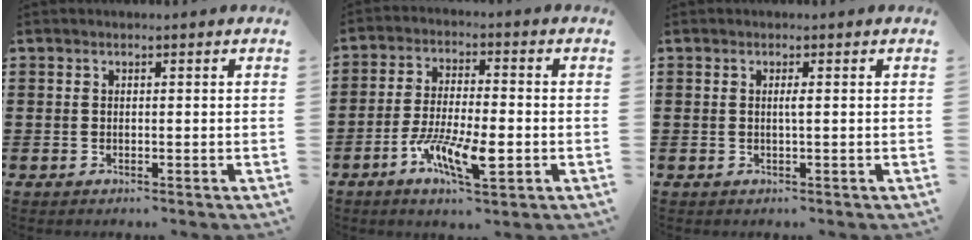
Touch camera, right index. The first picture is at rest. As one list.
[{"total": 9.5, "force": [-4.0, 2.7, 8.2], "torque": [-0.167, -0.009, -0.071]}, {"total": 0.9, "force": [0.1, -0.1, 0.9], "torque": [-0.018, -0.003, 0.001]}]